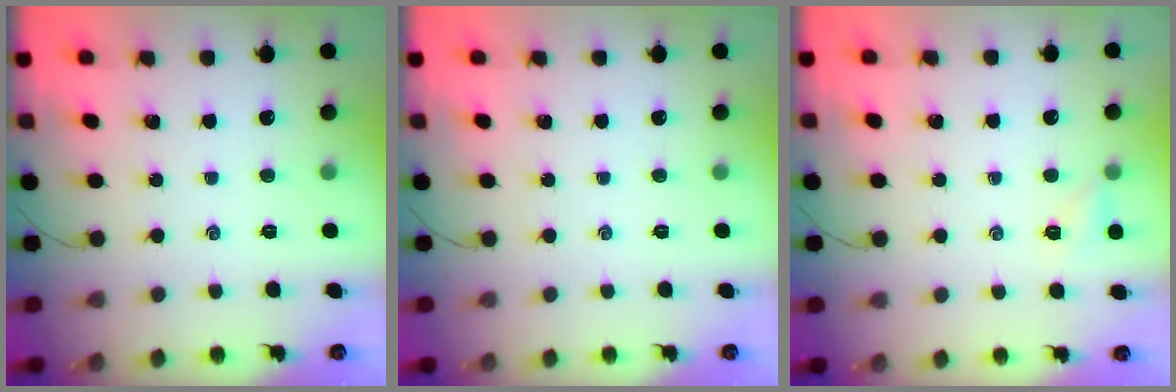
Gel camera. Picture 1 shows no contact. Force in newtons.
{"total": 0.0}
{"total": 3.2, "press": 3.0, "slide": 1.1}